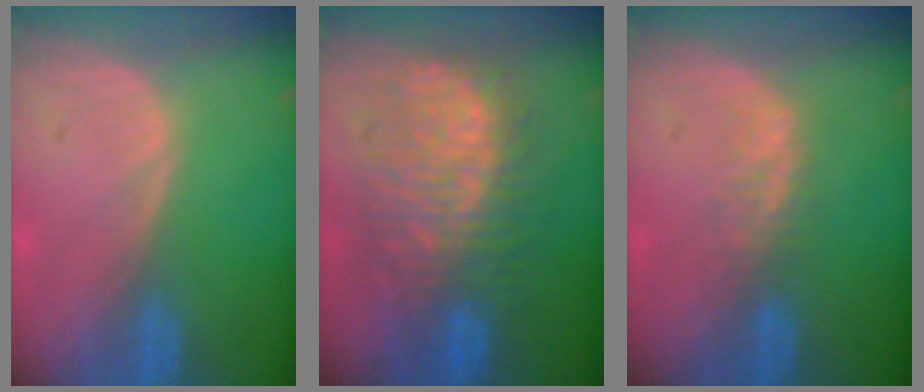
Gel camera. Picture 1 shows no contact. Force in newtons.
{"total": 11.6, "press": 11.6, "slide": 1.3}
{"total": 2.3, "press": 2.3, "slide": 0.5}